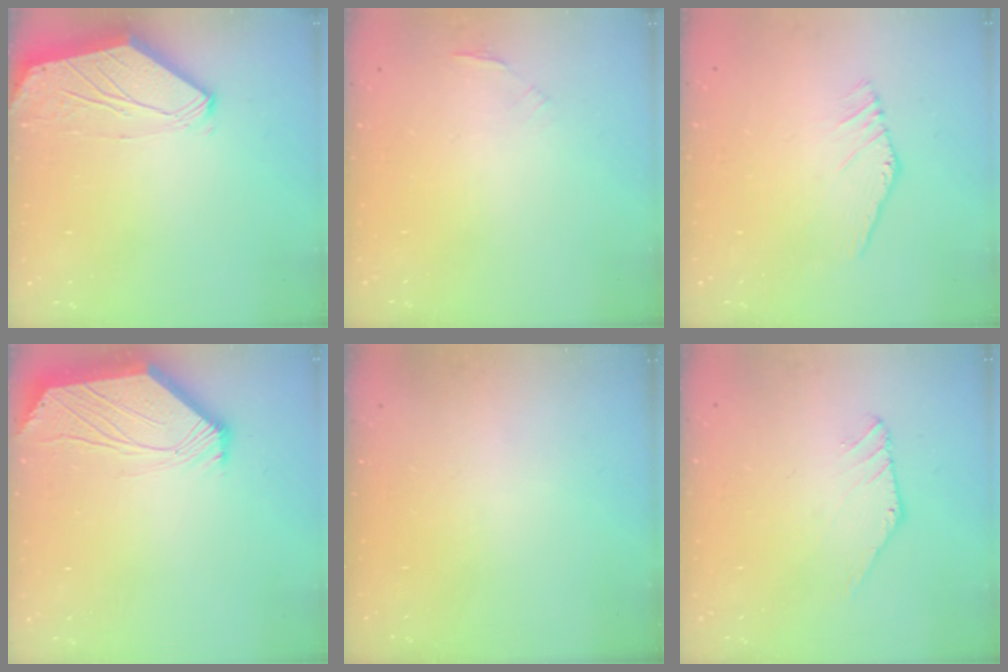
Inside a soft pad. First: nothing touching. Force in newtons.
{"total": 1.1, "press": 1.0, "slide": 0.5}
{"total": 2.0, "press": 2.0, "slide": 0.2}
{"total": 2.6, "press": 2.6, "slide": 0.5}
{"total": 0.0}
{"total": 1.4, "press": 1.4, "slide": 0.0}